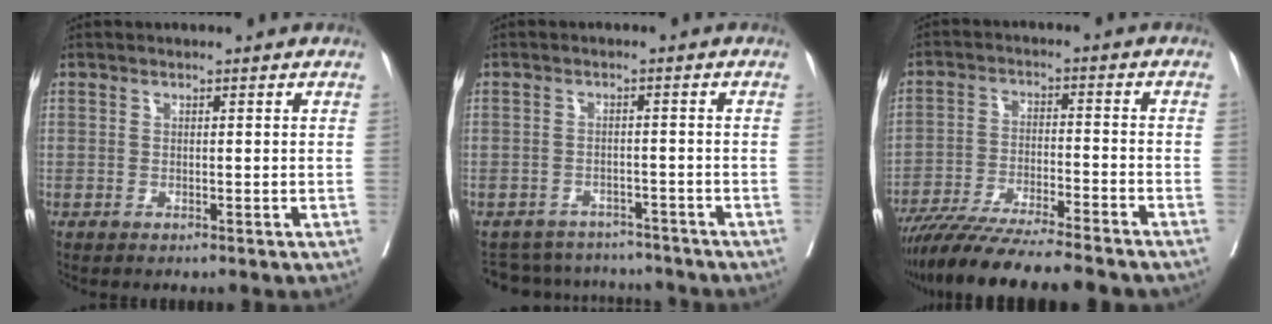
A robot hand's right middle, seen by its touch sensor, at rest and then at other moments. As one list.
[{"total": 8.9, "force": [-8.4, 2.6, 0.6], "torque": [-0.011, 0.014, -0.110]}, {"total": 15.5, "force": [-13.6, 0.3, 7.5], "torque": [-0.119, -0.029, -0.218]}]